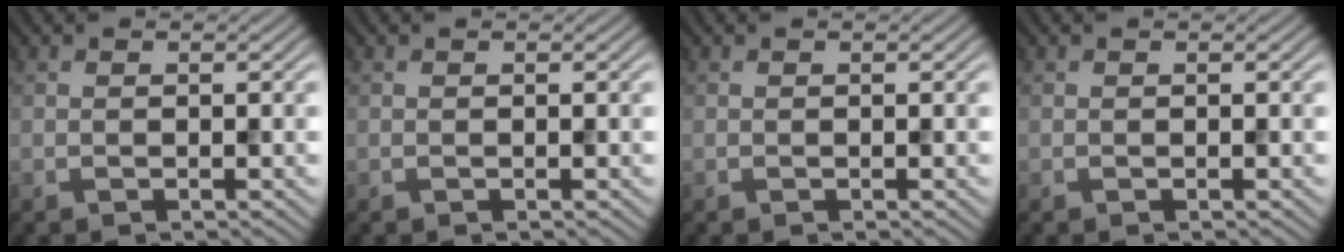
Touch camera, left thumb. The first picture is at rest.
{"total": 0.0}
{"total": 0.0}
{"total": 0.0}